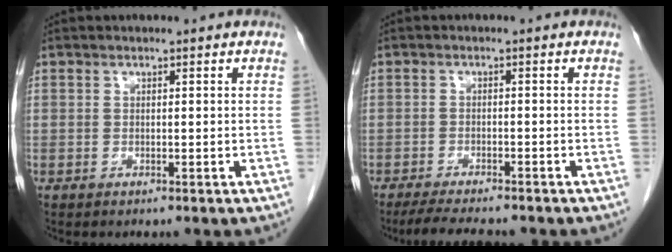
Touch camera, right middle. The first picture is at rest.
{"total": 6.5, "force": [-5.7, 0.7, 3.0], "torque": [-0.049, -0.016, -0.092]}